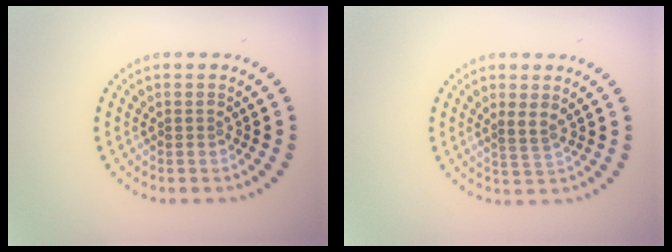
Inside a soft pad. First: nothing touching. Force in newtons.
{"total": 1.6, "press": 1.3, "slide": 0.9}